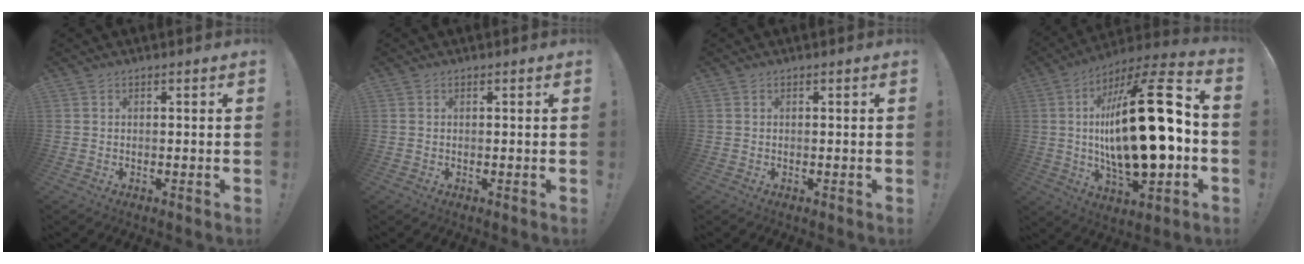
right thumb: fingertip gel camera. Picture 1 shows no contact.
{"total": 0.0}
{"total": 0.0}
{"total": 29.6, "force": [-1.0, 10.3, 27.7], "torque": [-0.484, 0.008, -0.027]}